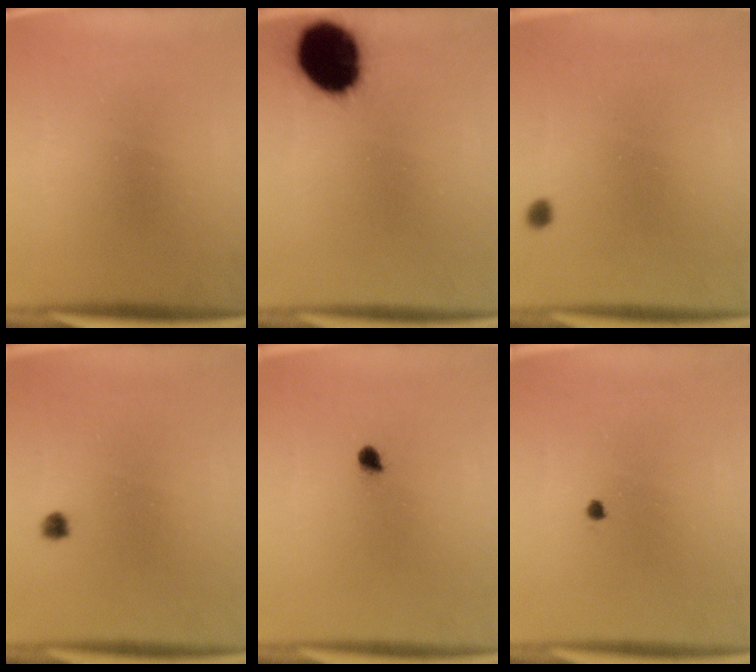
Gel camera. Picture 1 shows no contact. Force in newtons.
{"total": 17.8}
{"total": 0.9}
{"total": 1.2}
{"total": 1.8}
{"total": 1.0}